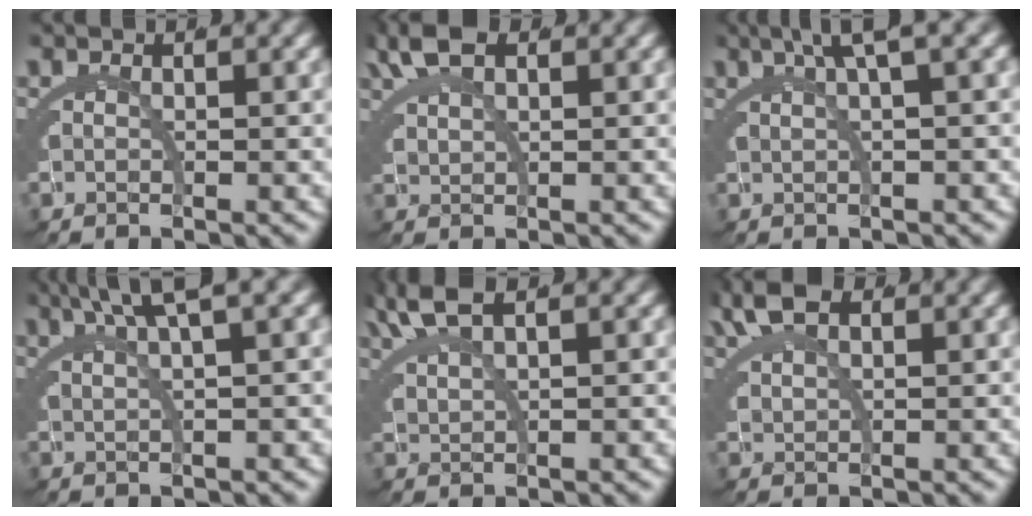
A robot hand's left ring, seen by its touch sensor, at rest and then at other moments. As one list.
[{"total": 2.9, "force": [2.3, 0.6, 1.7], "torque": [-0.044, 0.002, 0.047]}, {"total": 3.9, "force": [2.4, -0.6, 3.0], "torque": [-0.028, 0.027, 0.037]}, {"total": 4.7, "force": [3.1, -1.2, 3.3], "torque": [-0.034, 0.024, 0.054]}, {"total": 2.9, "force": [2.4, -0.6, 1.5], "torque": [-0.033, 0.008, 0.051]}, {"total": 3.0, "force": [2.3, 0.8, 1.8], "torque": [-0.043, 0.003, 0.046]}]